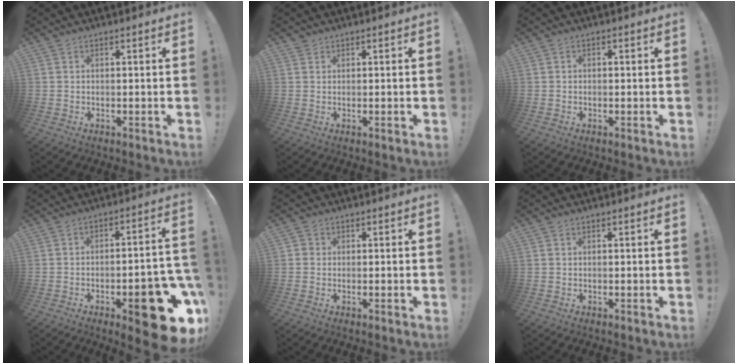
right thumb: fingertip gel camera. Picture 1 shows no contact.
{"total": 1.3, "force": [1.1, 0.7, 0.0], "torque": [0.007, -0.002, 0.020]}
{"total": 0.7, "force": [-0.5, 0.4, 0.3], "torque": [-0.006, 0.002, -0.009]}
{"total": 17.9, "force": [-7.6, 6.2, 15.0], "torque": [-0.163, 0.042, -0.101]}
{"total": 1.5, "force": [0.2, 1.5, 0.4], "torque": [-0.007, 0.005, 0.003]}
{"total": 0.0}